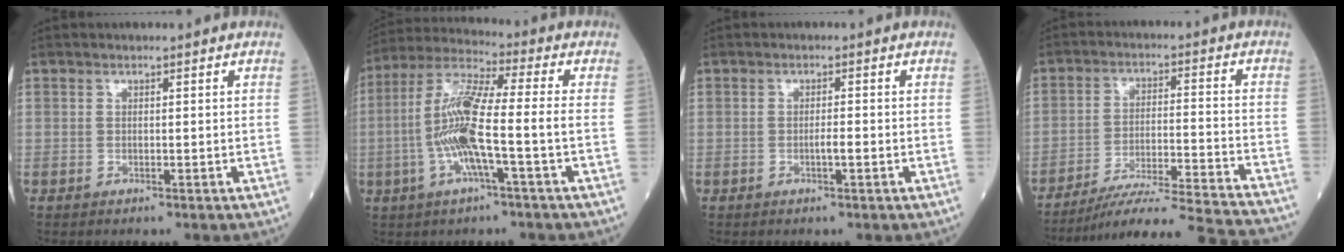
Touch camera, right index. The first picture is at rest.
{"total": 12.3, "force": [-2.2, 0.7, 12.1], "torque": [-0.250, 0.009, -0.051]}
{"total": 1.4, "force": [-0.6, 0.0, 1.3], "torque": [-0.024, 0.000, -0.012]}
{"total": 21.6, "force": [-20.2, -1.2, 7.7], "torque": [-0.086, -0.028, -0.289]}